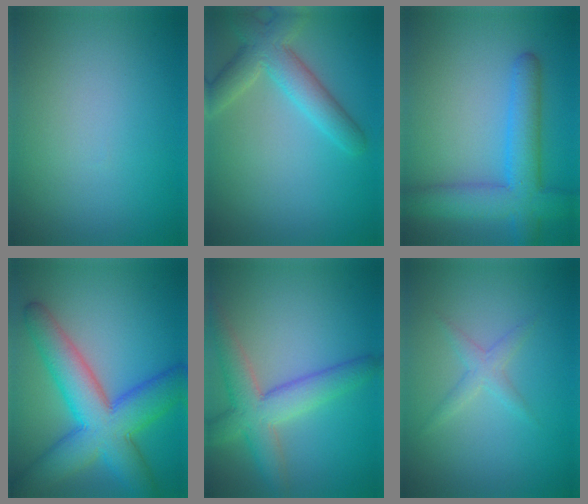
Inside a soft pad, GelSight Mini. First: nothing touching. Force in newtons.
{"total": 4.9, "press": 4.9, "slide": 0.4}
{"total": 6.2, "press": 6.2, "slide": 0.2}
{"total": 10.0, "press": 10.0, "slide": 0.2}
{"total": 5.7, "press": 5.7, "slide": 0.4}
{"total": 1.6, "press": 1.6, "slide": 0.0}